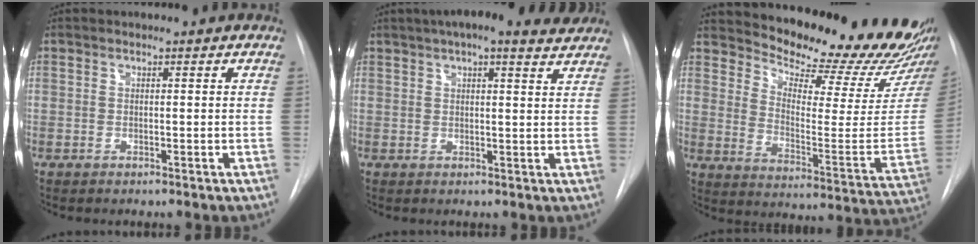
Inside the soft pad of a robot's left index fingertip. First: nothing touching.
{"total": 10.7, "force": [8.8, 2.4, 5.7], "torque": [-0.084, 0.022, 0.105]}
{"total": 21.5, "force": [20.2, 1.7, 7.0], "torque": [-0.109, -0.121, 0.256]}